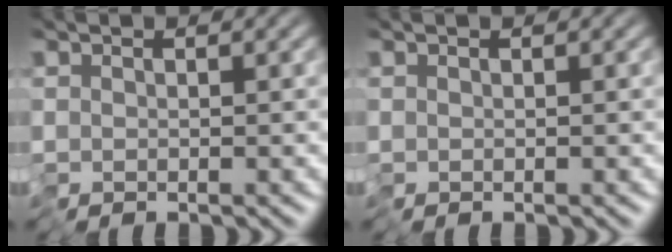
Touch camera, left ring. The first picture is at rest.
{"total": 0.0}